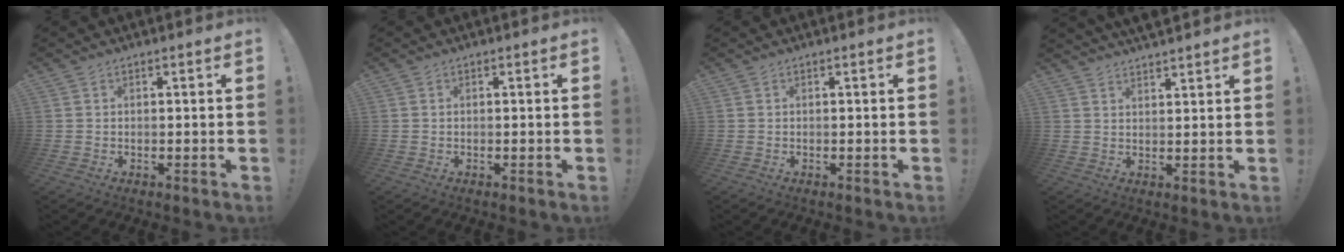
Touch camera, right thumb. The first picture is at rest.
{"total": 0.0}
{"total": 0.0}
{"total": 3.7, "force": [3.6, 0.7, 0.9], "torque": [-0.010, -0.024, 0.065]}